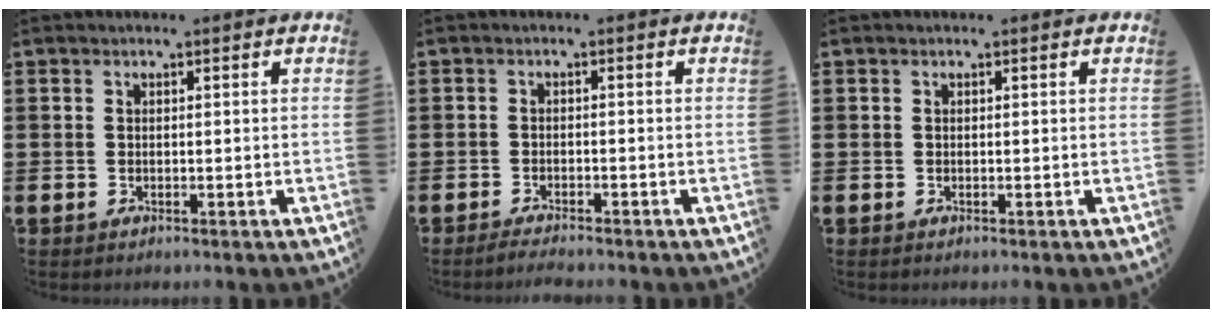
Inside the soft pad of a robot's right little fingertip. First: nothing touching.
{"total": 1.5, "force": [-1.4, -0.1, 0.4], "torque": [-0.008, 0.001, -0.027]}
{"total": 0.0}